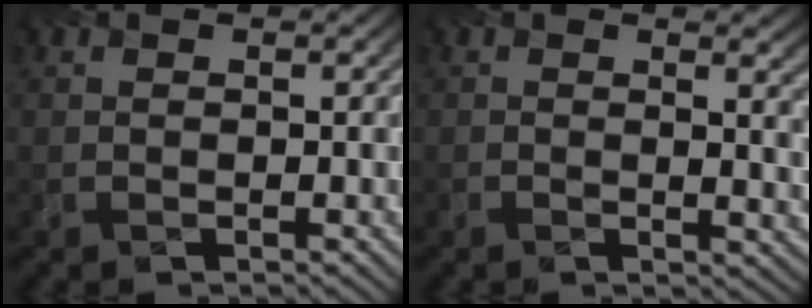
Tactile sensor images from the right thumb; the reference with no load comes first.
{"total": 5.7, "force": [2.4, 1.9, 4.8], "torque": [-0.047, 0.020, 0.014]}